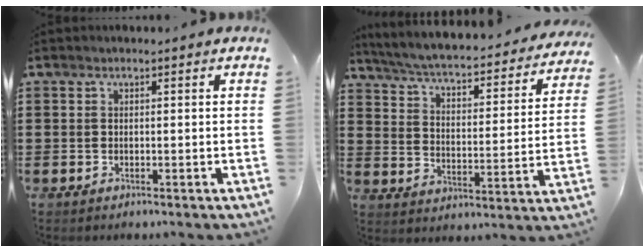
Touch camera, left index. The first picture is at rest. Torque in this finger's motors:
{"motor_torque": [1.40, -0.74, 1.05, 0.21]}